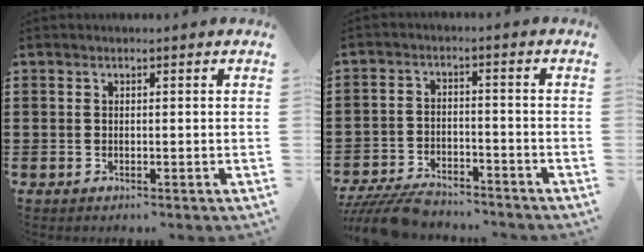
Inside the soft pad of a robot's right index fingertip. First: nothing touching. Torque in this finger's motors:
{"motor_torque": [0.16, 0.57, -0.44, -0.17]}